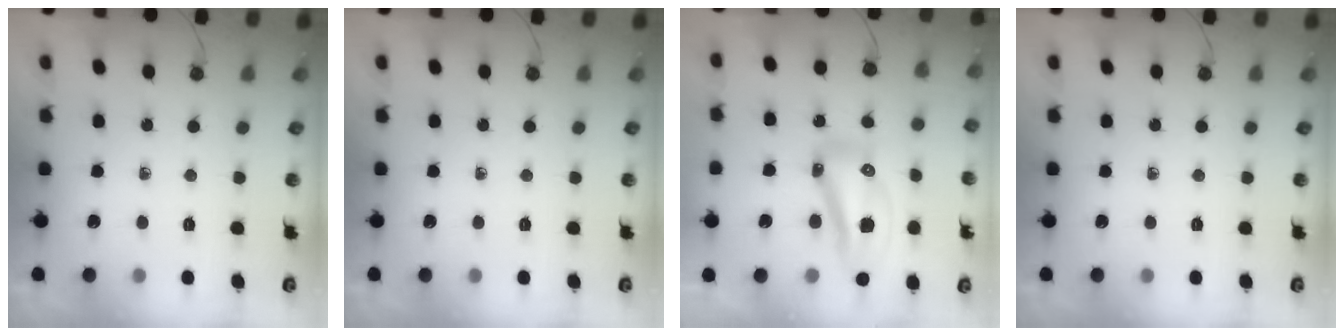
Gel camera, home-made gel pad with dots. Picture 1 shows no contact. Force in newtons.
{"total": 0.0}
{"total": 13.2, "press": 13.1, "slide": 1.4}
{"total": 0.0}